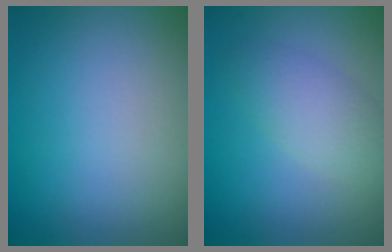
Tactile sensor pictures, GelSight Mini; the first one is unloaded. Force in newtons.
{"total": 2.9, "press": 2.9, "slide": 0.1}